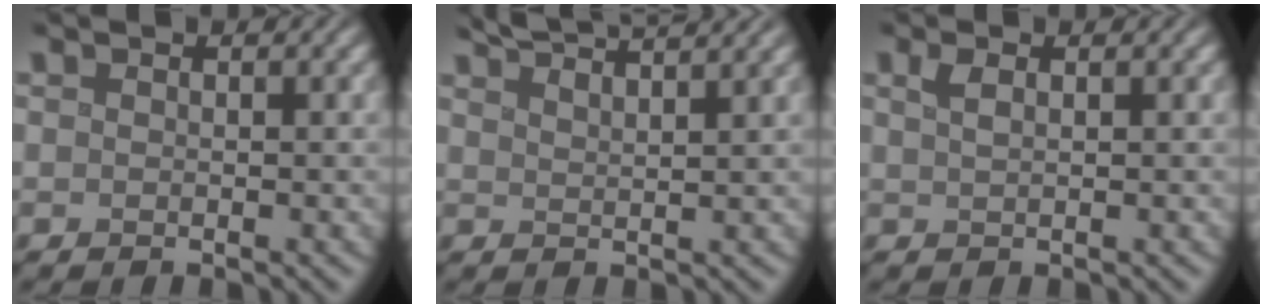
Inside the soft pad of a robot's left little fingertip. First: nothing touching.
{"total": 6.2, "force": [5.3, 1.3, 3.0], "torque": [-0.026, 0.030, 0.051]}
{"total": 1.3, "force": [0.7, 0.4, 1.0], "torque": [-0.020, 0.005, 0.014]}